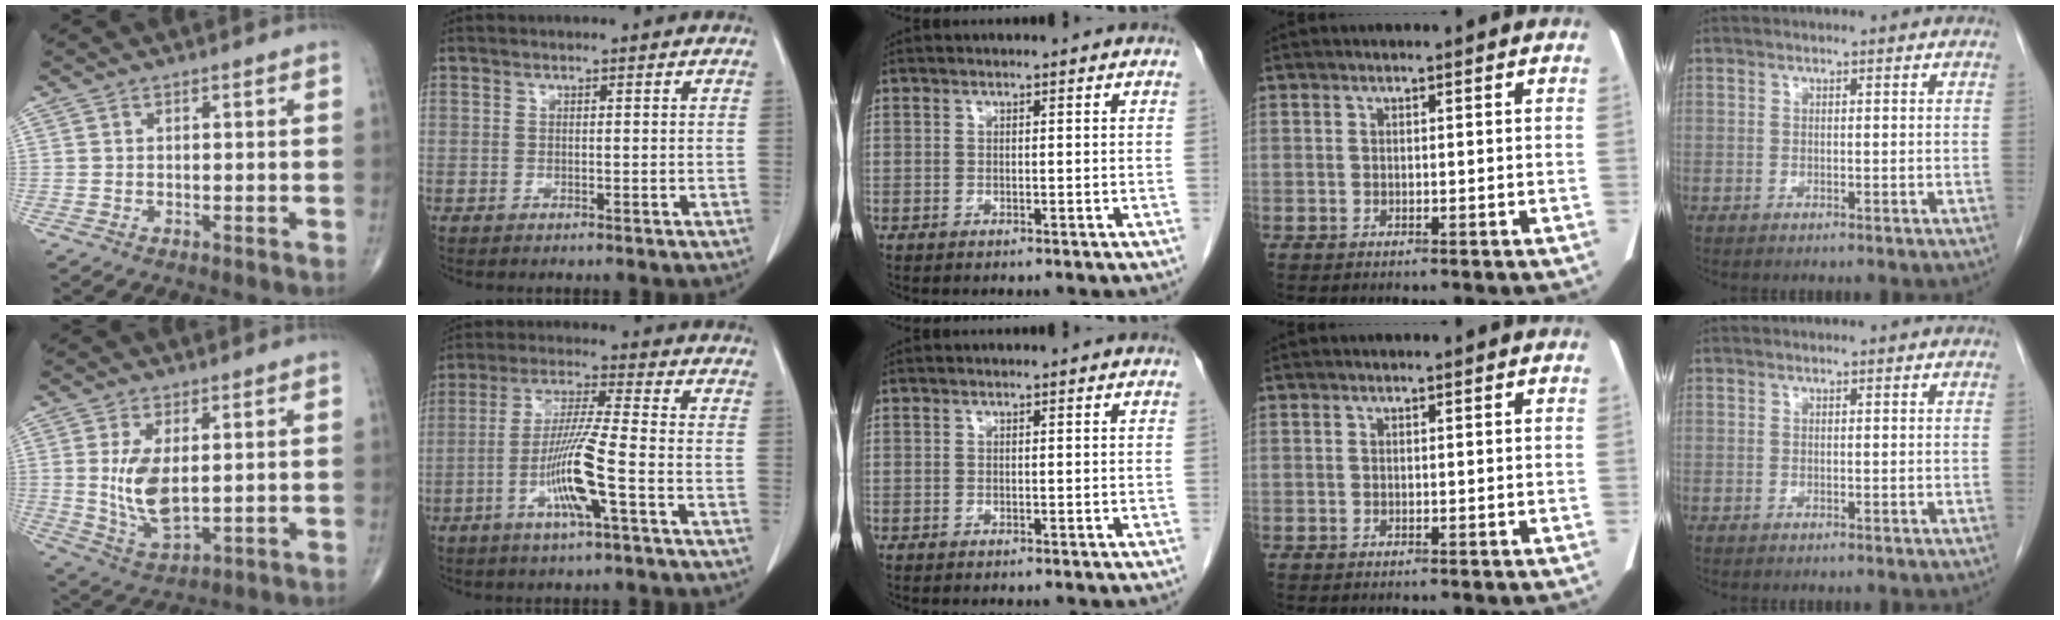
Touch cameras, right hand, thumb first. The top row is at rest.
{"thumb": {"total": 9.3, "force": [1.2, 4.4, 8.0], "torque": [-0.153, -0.019, 0.037]}, "index": {"total": 10.3, "force": [-3.6, -0.3, 9.6], "torque": [-0.191, -0.008, -0.071]}}